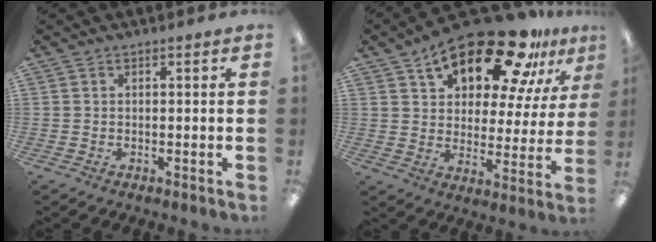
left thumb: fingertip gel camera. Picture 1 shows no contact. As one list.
[{"total": 21.7, "force": [15.7, 8.6, 12.2], "torque": [-0.192, -0.106, 0.263]}]